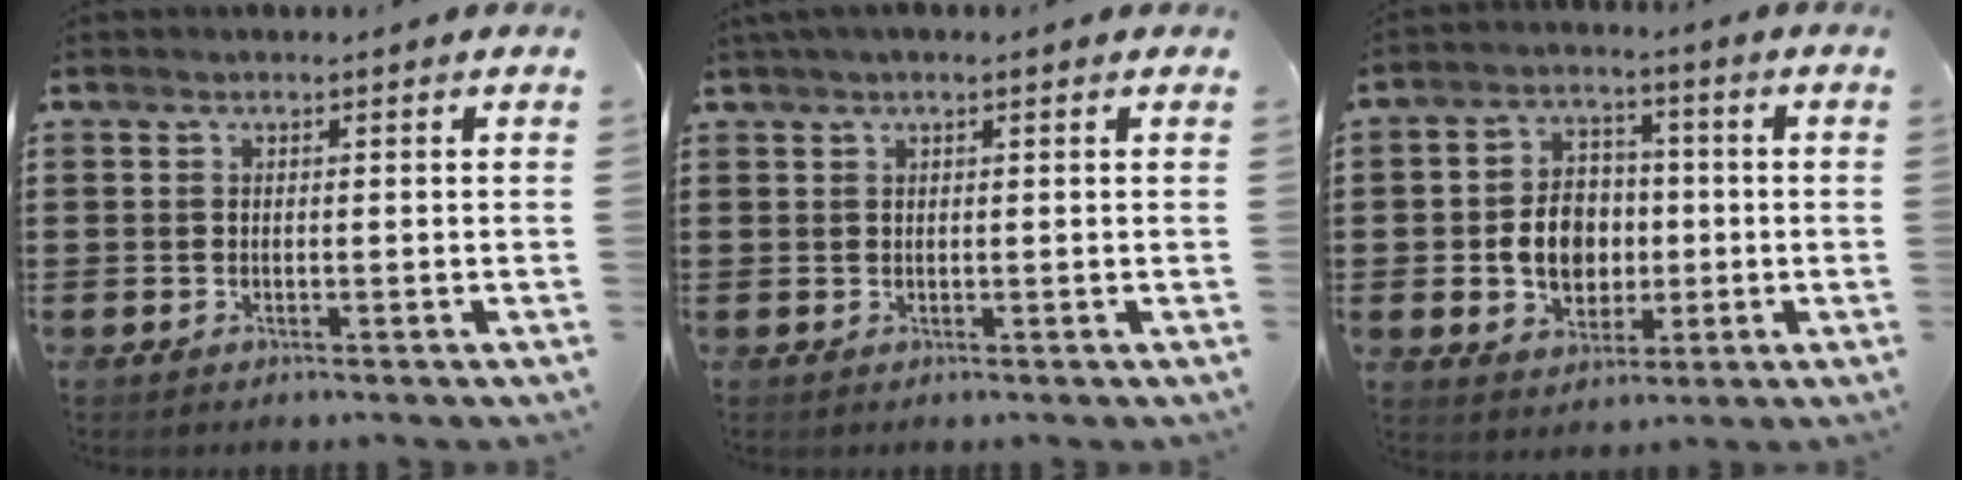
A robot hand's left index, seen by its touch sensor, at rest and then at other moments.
{"total": 1.2, "force": [0.6, 0.0, 1.0], "torque": [-0.020, 0.001, 0.012]}
{"total": 7.7, "force": [-0.6, 6.3, 4.4], "torque": [-0.085, 0.011, -0.013]}